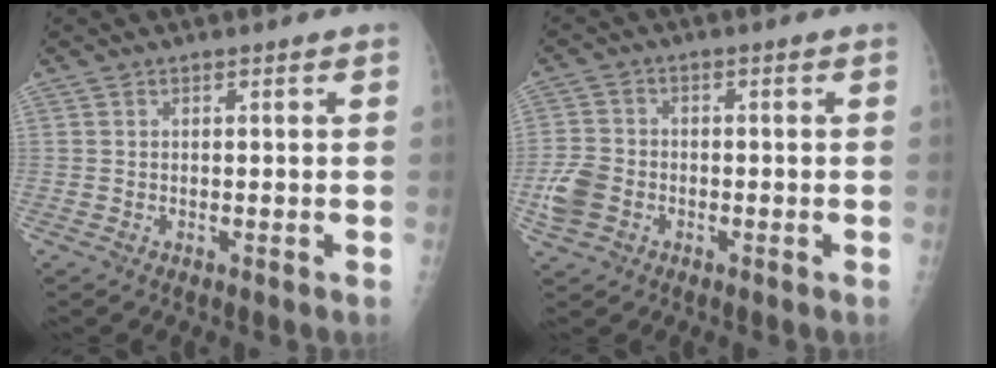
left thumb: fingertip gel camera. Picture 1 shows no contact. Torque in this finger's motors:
{"motor_torque": [0.00, 0.01, 0.34, 0.22, 0.01]}